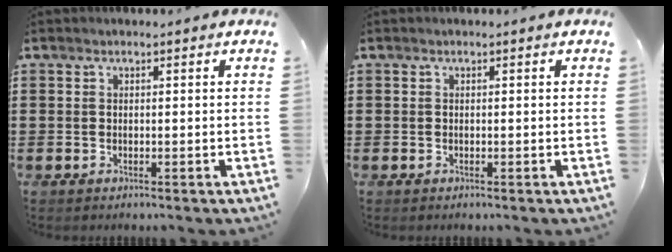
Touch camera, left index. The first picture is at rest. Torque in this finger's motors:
{"motor_torque": [0.00, 0.00, 0.00, 0.00]}